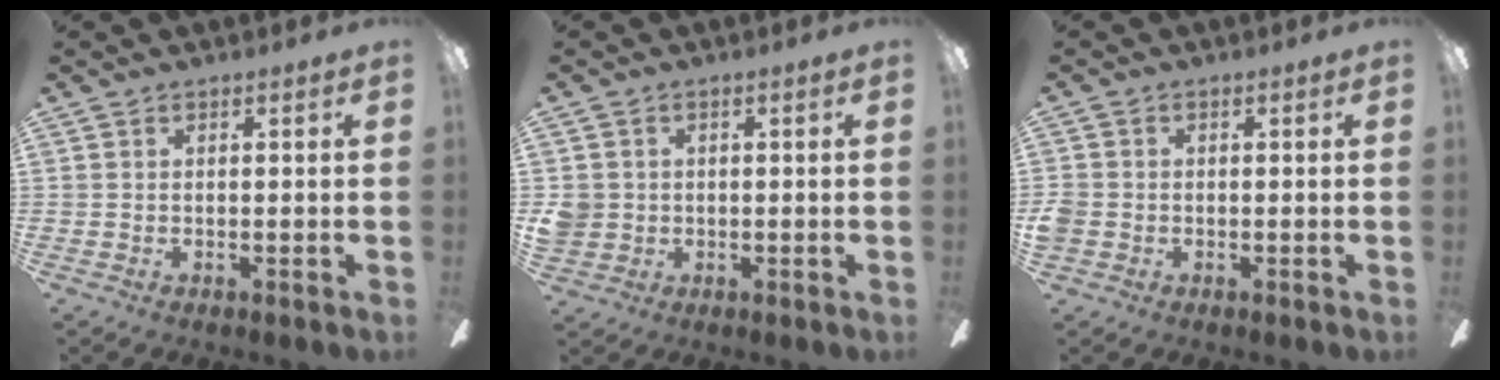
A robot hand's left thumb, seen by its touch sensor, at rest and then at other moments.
{"total": 3.8, "force": [0.2, 3.7, 0.7], "torque": [-0.018, 0.005, 0.004]}
{"total": 2.3, "force": [-0.6, 2.0, 0.7], "torque": [-0.011, 0.005, -0.011]}